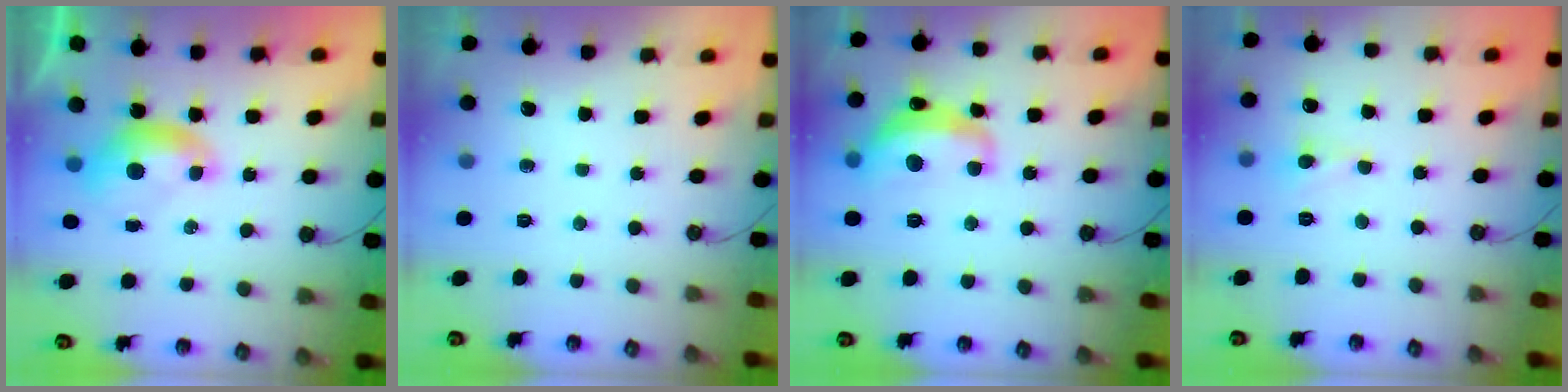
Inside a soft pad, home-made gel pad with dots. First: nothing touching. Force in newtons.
{"total": 0.0}
{"total": 8.3, "press": 8.3, "slide": 0.7}
{"total": 1.2, "press": 1.1, "slide": 0.6}